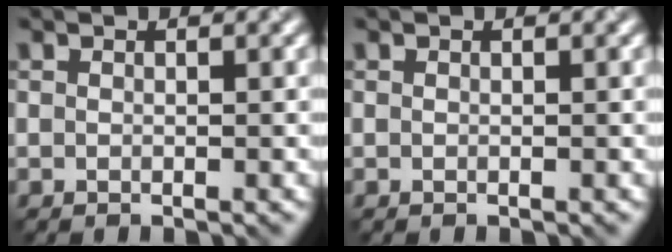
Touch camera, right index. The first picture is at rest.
{"total": 0.0}